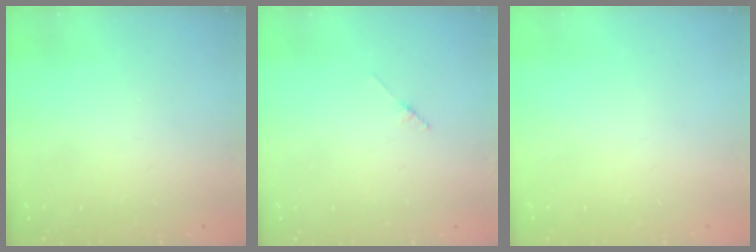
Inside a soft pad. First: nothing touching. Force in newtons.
{"total": 1.7, "press": 1.6, "slide": 0.2}
{"total": 0.0}